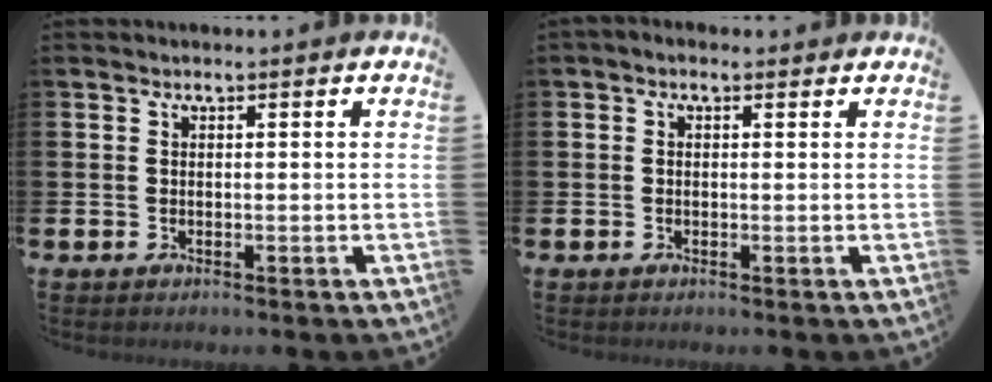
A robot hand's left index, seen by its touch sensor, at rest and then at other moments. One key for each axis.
{"total": 0.6, "fx": -0.1, "fy": 0.5, "fz": 0.4, "tx": -0.007, "ty": 0.006, "tz": -0.004}